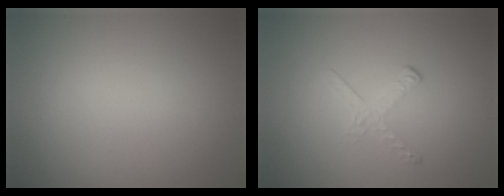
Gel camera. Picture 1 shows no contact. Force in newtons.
{"total": 1.7, "press": 0.7, "slide": 1.5}